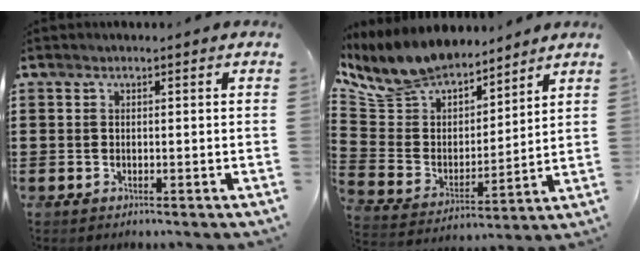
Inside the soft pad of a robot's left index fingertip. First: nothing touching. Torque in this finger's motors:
{"motor_torque": [2.14, 0.00, 0.32, 0.16]}